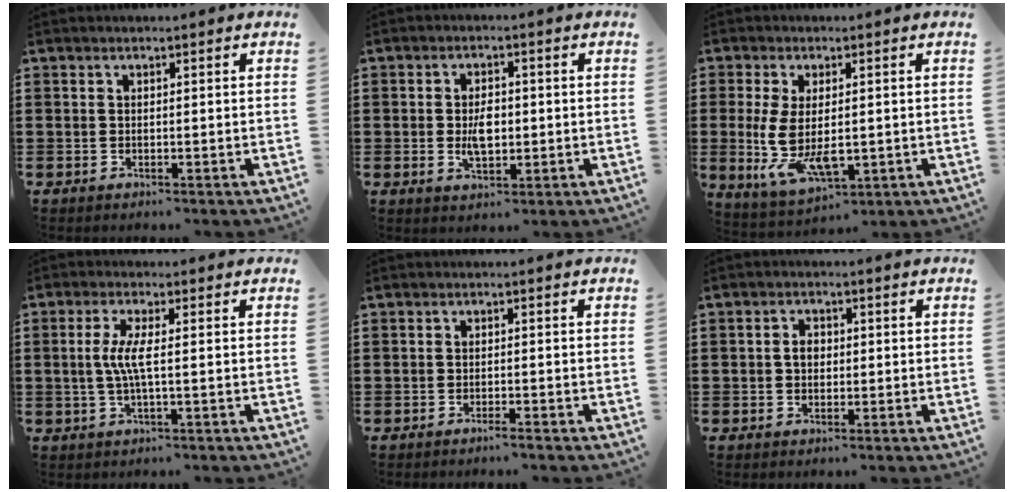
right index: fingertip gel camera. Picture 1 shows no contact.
{"total": 4.2, "force": [-0.2, 2.3, 3.5], "torque": [-0.059, 0.004, -0.006]}
{"total": 8.6, "force": [-0.3, 4.1, 7.6], "torque": [-0.177, -0.010, -0.006]}
{"total": 4.2, "force": [-0.1, 0.2, 4.2], "torque": [-0.093, -0.009, -0.009]}
{"total": 1.1, "force": [-0.9, -0.1, 0.6], "torque": [-0.010, -0.005, -0.016]}
{"total": 2.1, "force": [0.0, 1.5, 1.6], "torque": [-0.032, 0.006, -0.001]}